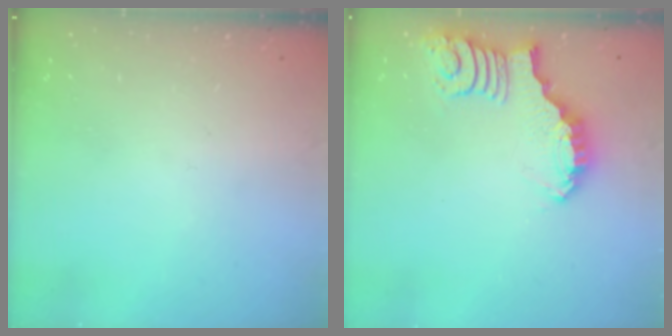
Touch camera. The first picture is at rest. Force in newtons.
{"total": 2.9, "press": 2.9, "slide": 0.1}